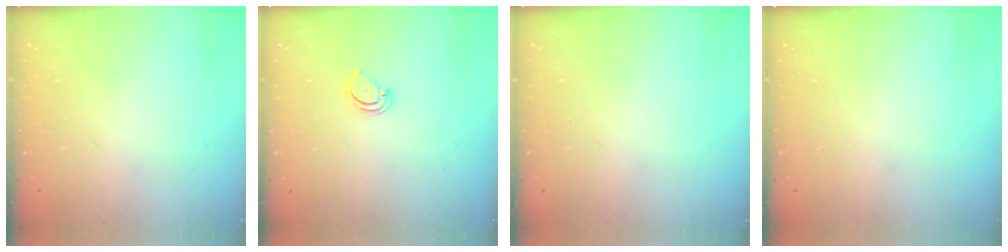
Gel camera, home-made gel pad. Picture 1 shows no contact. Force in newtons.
{"total": 2.4, "press": 2.4, "slide": 0.2}
{"total": 0.0}
{"total": 0.0}